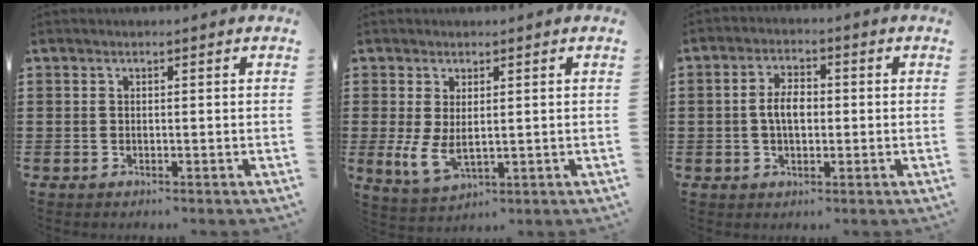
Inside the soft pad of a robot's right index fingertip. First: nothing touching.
{"total": 5.1, "force": [0.5, 2.5, 4.4], "torque": [-0.104, -0.004, 0.006]}
{"total": 4.3, "force": [-0.2, 2.4, 3.6], "torque": [-0.078, 0.006, -0.008]}